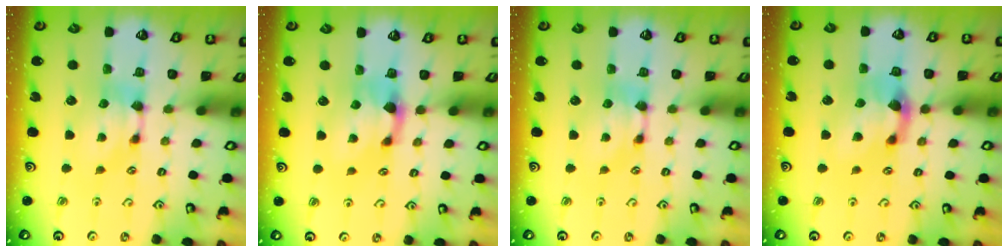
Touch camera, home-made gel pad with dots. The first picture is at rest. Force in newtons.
{"total": 1.4, "press": 0.6, "slide": 1.2}
{"total": 0.0}
{"total": 2.8, "press": 2.3, "slide": 1.7}